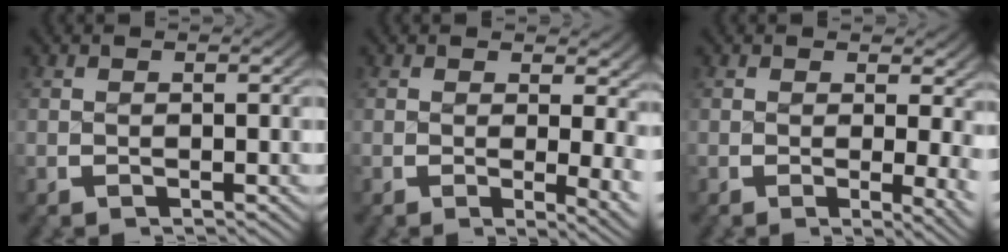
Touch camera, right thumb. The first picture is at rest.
{"total": 3.5, "force": [0.7, 1.6, 3.0], "torque": [-0.024, -0.011, 0.008]}
{"total": 3.1, "force": [0.5, 1.3, 2.8], "torque": [-0.022, -0.009, 0.004]}